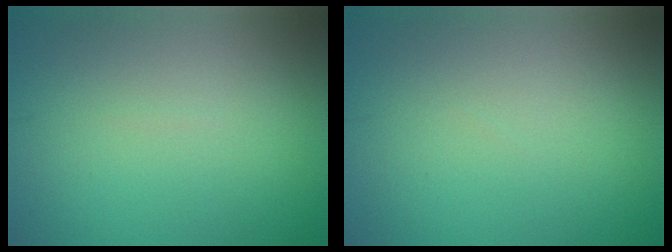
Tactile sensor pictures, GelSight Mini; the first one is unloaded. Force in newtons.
{"total": 0.0}